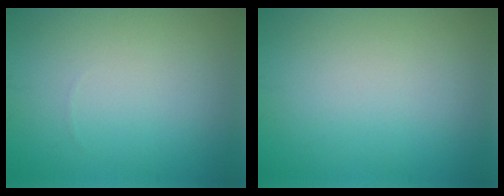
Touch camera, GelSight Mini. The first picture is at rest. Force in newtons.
{"total": 0.0}